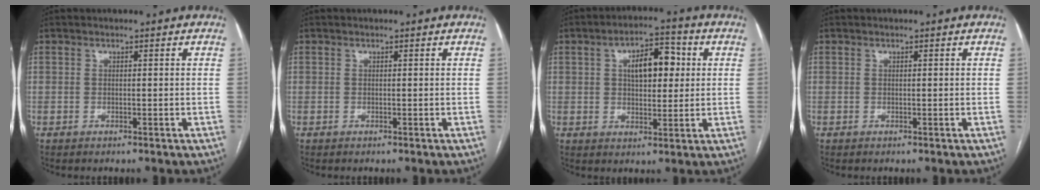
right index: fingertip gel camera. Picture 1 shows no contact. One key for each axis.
{"total": 0.0}
{"total": 8.2, "fx": 2.0, "fy": 3.8, "fz": 7.0, "tx": -0.110, "ty": 0.020, "tz": 0.031}
{"total": 0.0}